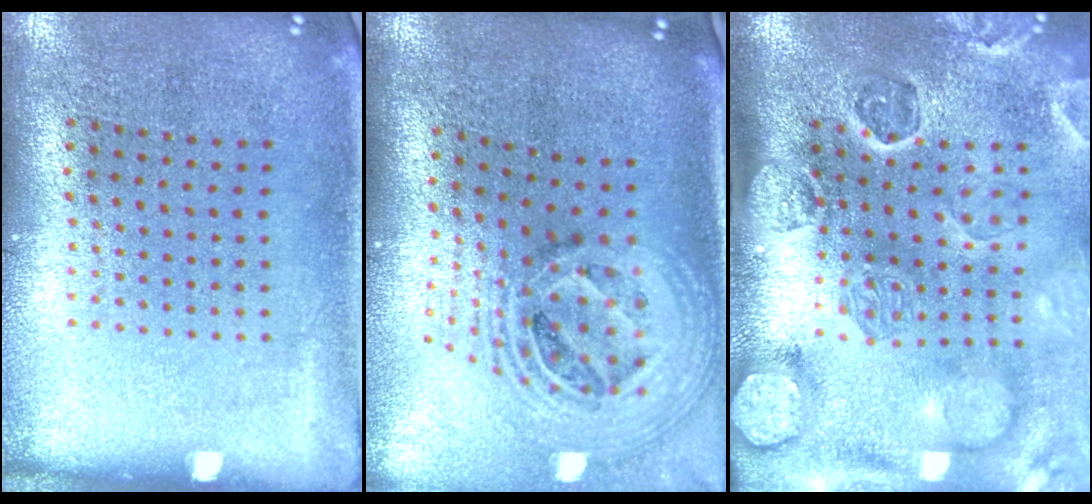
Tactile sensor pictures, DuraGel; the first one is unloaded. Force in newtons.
{"total": 2.7, "press": 1.9, "slide": 1.9}
{"total": 4.5, "press": 3.4, "slide": 2.9}